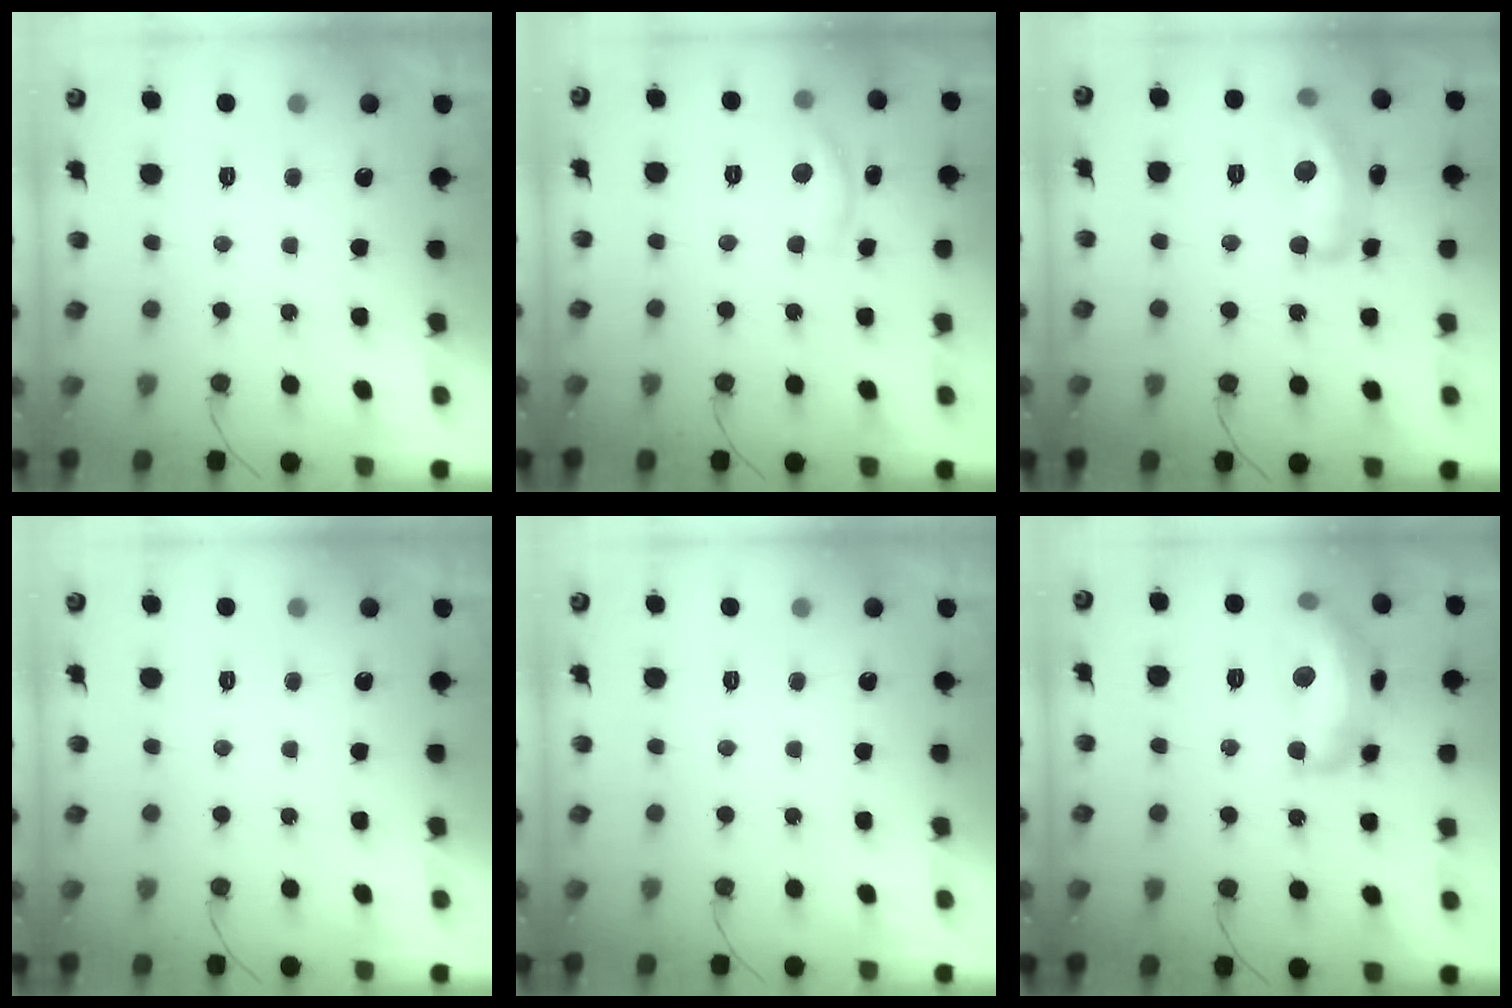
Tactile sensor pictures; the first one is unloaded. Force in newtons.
{"total": 9.0, "press": 9.0, "slide": 0.6}
{"total": 15.3, "press": 15.2, "slide": 0.8}
{"total": 0.0}
{"total": 0.0}
{"total": 16.7, "press": 16.7, "slide": 0.6}